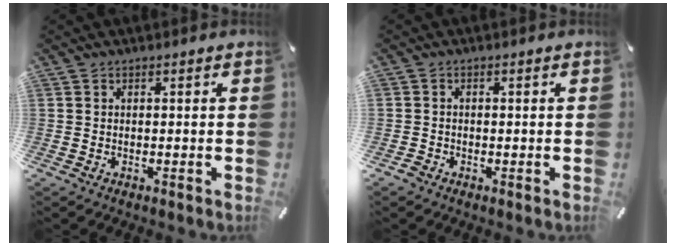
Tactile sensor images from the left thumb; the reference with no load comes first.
{"total": 1.9, "force": [-0.8, 1.8, 0.0], "torque": [0.001, 0.005, -0.018]}